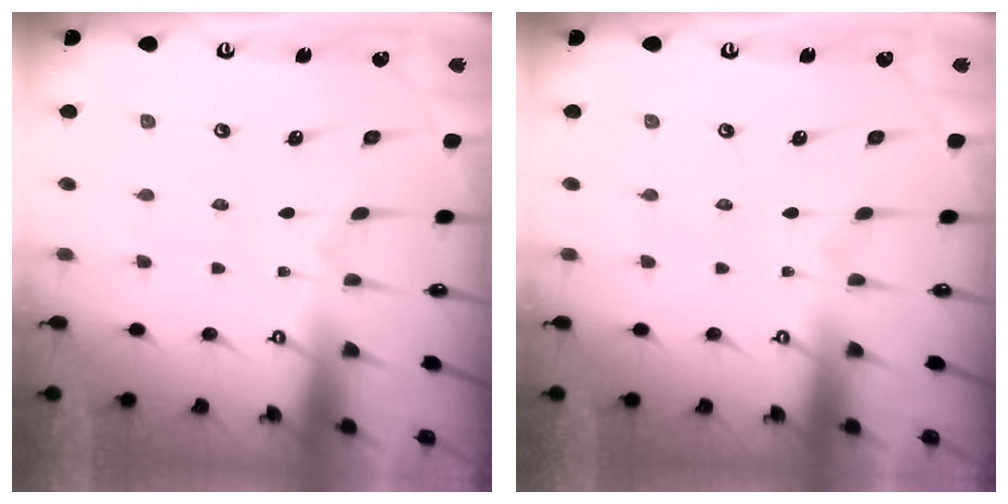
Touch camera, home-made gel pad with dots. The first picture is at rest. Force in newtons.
{"total": 0.0}